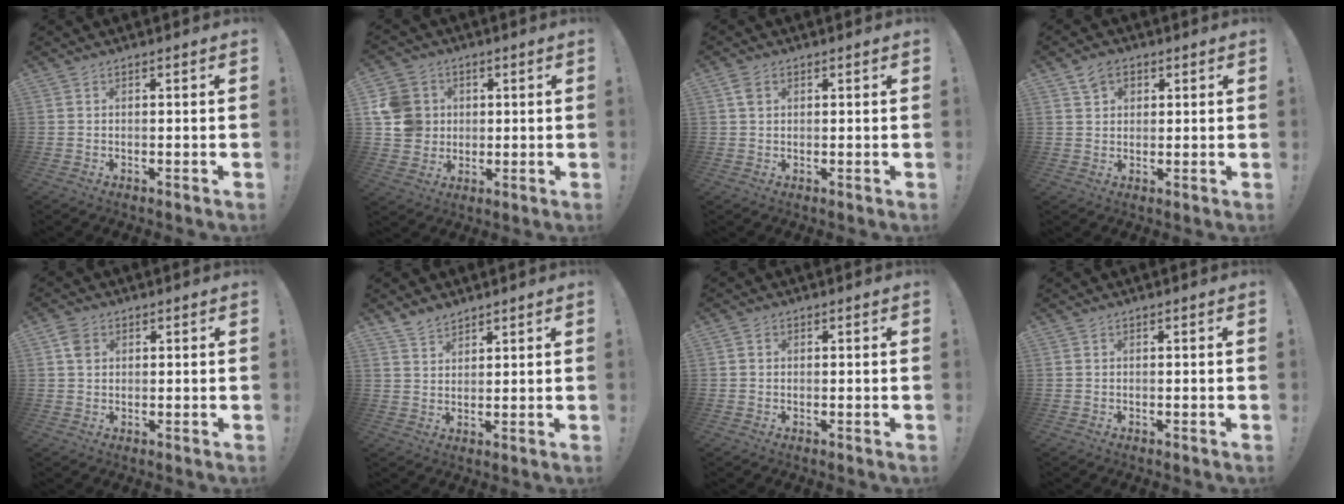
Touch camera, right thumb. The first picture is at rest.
{"total": 10.8, "force": [2.4, 9.9, 3.6], "torque": [-0.072, -0.003, 0.053]}
{"total": 3.0, "force": [1.3, 2.1, 1.8], "torque": [-0.027, 0.000, 0.024]}
{"total": 4.7, "force": [2.6, 3.6, 1.6], "torque": [-0.023, -0.005, 0.049]}
{"total": 4.3, "force": [1.5, 3.4, 2.3], "torque": [-0.036, 0.005, 0.031]}
{"total": 4.7, "force": [4.1, 1.9, 1.0], "torque": [-0.016, -0.027, 0.078]}
{"total": 1.0, "force": [0.1, 1.0, 0.2], "torque": [-0.005, 0.004, 0.002]}
{"total": 0.0}